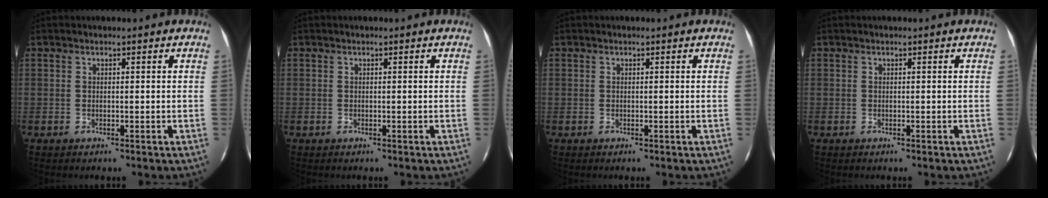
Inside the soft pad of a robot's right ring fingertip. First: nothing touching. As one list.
[{"total": 0.0}, {"total": 0.0}, {"total": 0.0}]